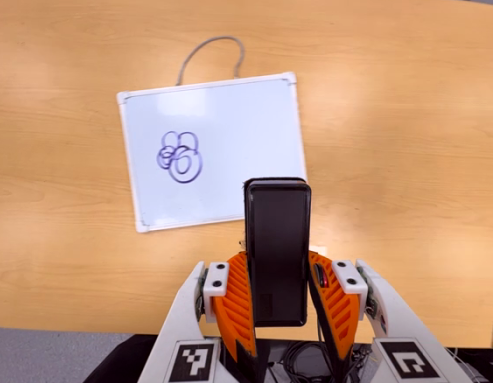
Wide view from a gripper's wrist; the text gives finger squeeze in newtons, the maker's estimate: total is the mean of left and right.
{"total": 3.9, "left": 2.6, "right": 5.2}